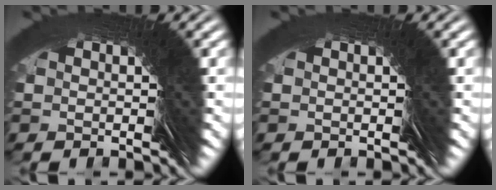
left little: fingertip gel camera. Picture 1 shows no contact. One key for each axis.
{"total": 0.0}